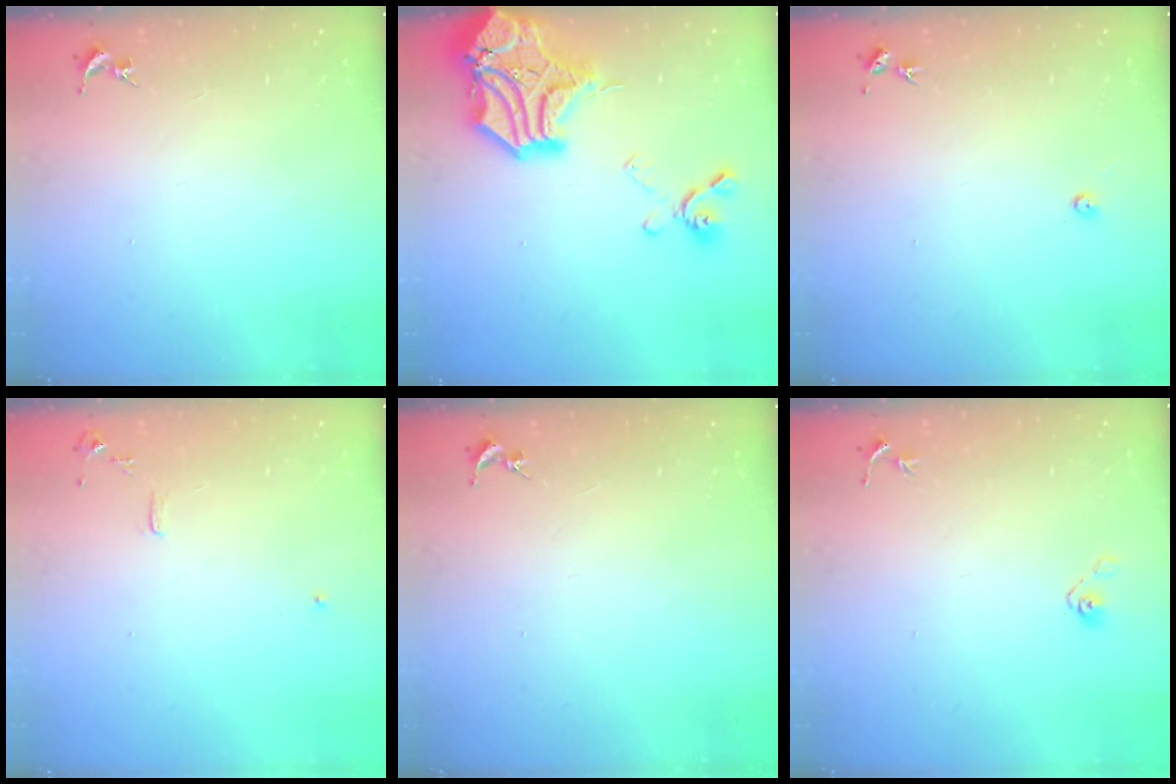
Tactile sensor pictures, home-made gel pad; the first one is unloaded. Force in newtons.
{"total": 22.5, "press": 22.3, "slide": 2.7}
{"total": 3.0, "press": 3.0, "slide": 0.4}
{"total": 6.0, "press": 6.0, "slide": 0.7}
{"total": 0.0}
{"total": 4.0, "press": 3.6, "slide": 1.8}